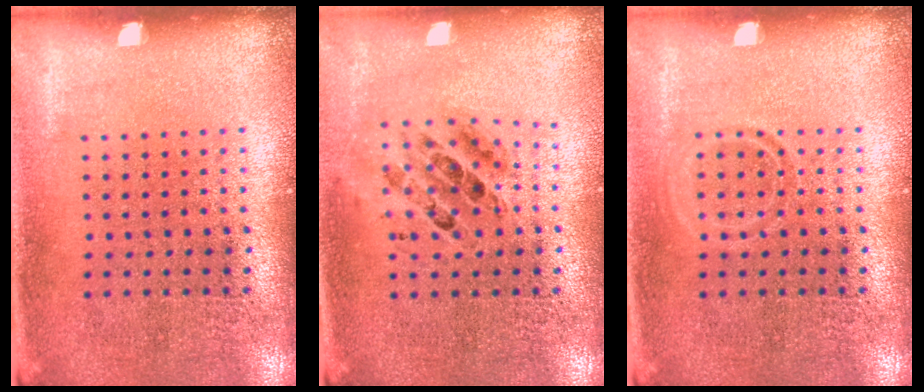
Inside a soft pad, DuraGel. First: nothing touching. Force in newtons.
{"total": 0.8, "press": 0.7, "slide": 0.2}
{"total": 0.9, "press": 0.9, "slide": 0.2}